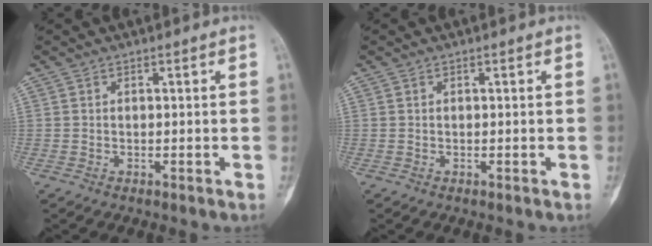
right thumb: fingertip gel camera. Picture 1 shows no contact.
{"total": 0.0}